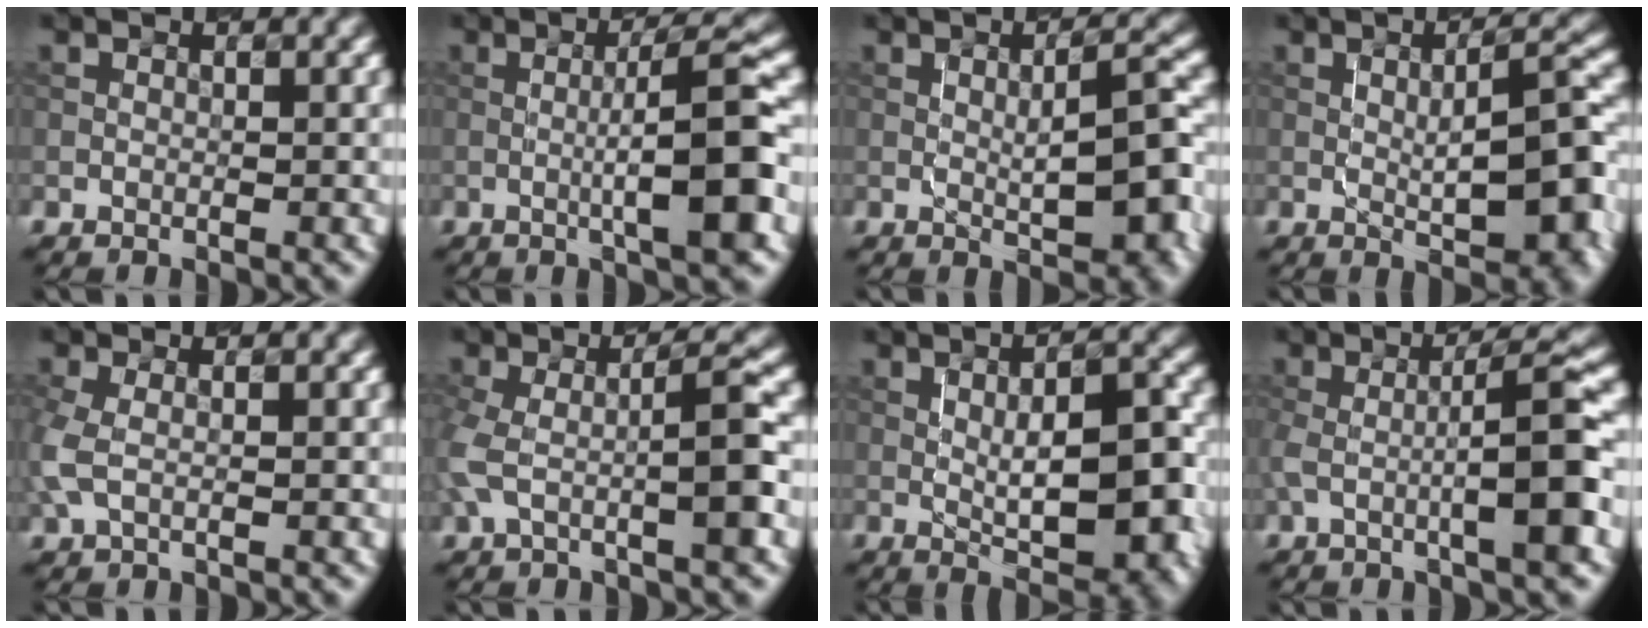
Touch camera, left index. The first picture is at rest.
{"total": 7.5, "force": [-0.7, 1.1, 7.4], "torque": [-0.111, 0.011, -0.012]}
{"total": 5.9, "force": [-0.3, 1.4, 5.8], "torque": [-0.087, 0.002, -0.001]}
{"total": 7.2, "force": [-0.4, 1.8, 6.9], "torque": [-0.098, 0.003, -0.005]}
{"total": 2.9, "force": [-0.2, 1.6, 2.4], "torque": [-0.076, -0.002, -0.010]}
{"total": 6.1, "force": [-0.9, 1.6, 5.8], "torque": [-0.117, 0.009, -0.024]}
{"total": 8.3, "force": [-0.4, 2.9, 7.8], "torque": [-0.106, 0.003, -0.005]}
{"total": 6.9, "force": [-0.6, 1.3, 6.8], "torque": [-0.110, 0.010, -0.017]}